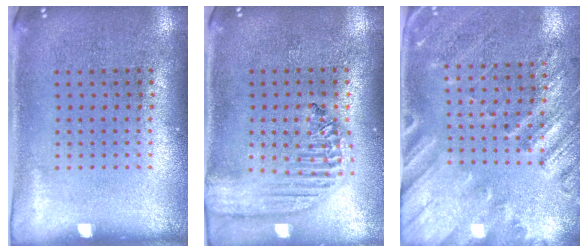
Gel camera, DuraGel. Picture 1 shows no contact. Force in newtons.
{"total": 2.1, "press": 1.9, "slide": 1.0}
{"total": 2.5, "press": 2.0, "slide": 1.6}